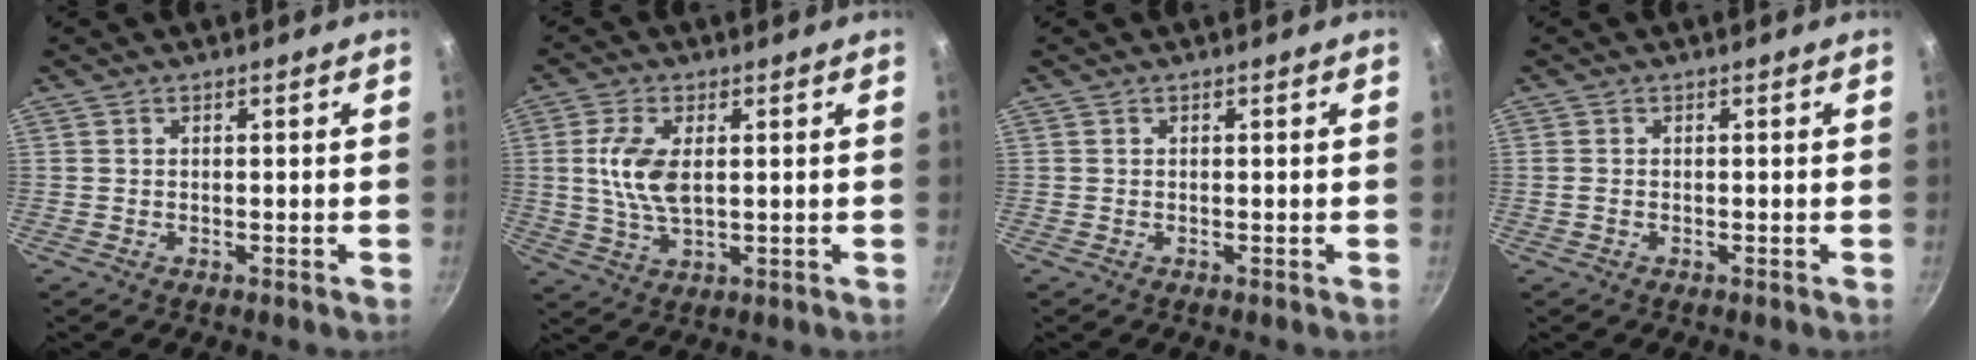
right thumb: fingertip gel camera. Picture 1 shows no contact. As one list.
[{"total": 8.5, "force": [1.3, 4.2, 7.2], "torque": [-0.144, -0.001, 0.026]}, {"total": 0.0}, {"total": 1.0, "force": [-0.2, 0.8, 0.6], "torque": [-0.013, 0.002, -0.004]}]